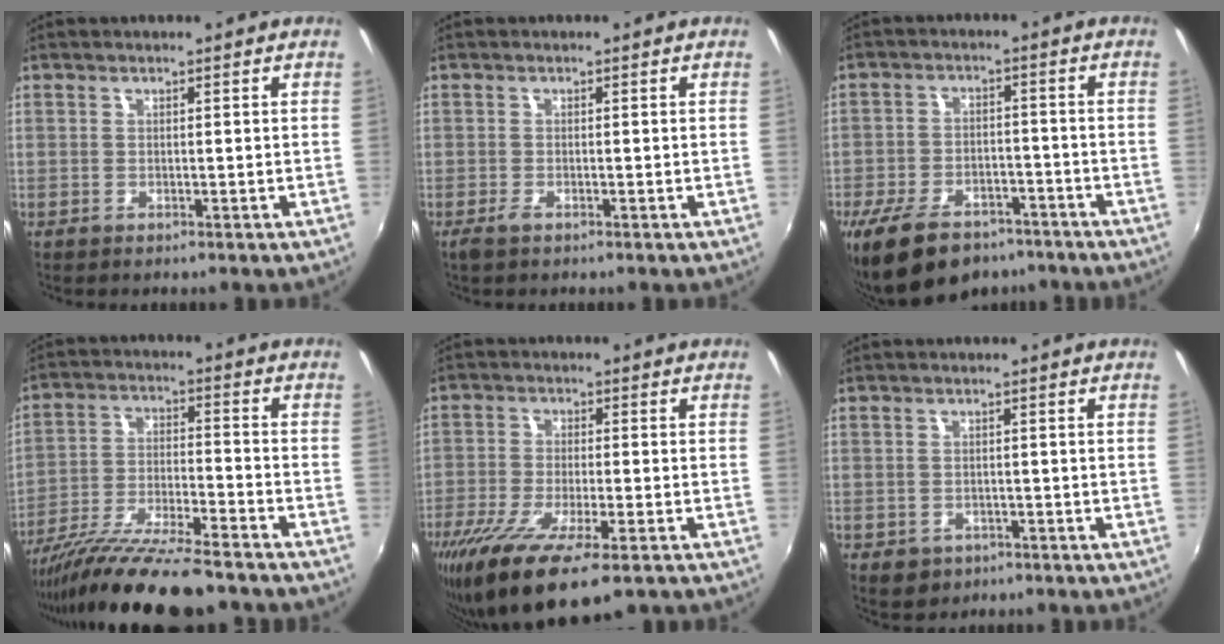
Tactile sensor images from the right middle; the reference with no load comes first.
{"total": 1.6, "force": [-1.1, 0.5, 1.0], "torque": [-0.021, -0.006, -0.022]}
{"total": 15.2, "force": [-10.9, 7.5, 7.5], "torque": [-0.172, -0.014, -0.170]}
{"total": 16.5, "force": [-13.8, 1.8, 9.0], "torque": [-0.178, -0.036, -0.237]}
{"total": 14.3, "force": [-8.8, 3.4, 10.8], "torque": [-0.220, -0.054, -0.153]}
{"total": 3.9, "force": [-1.8, 3.0, 1.5], "torque": [-0.036, -0.006, -0.020]}